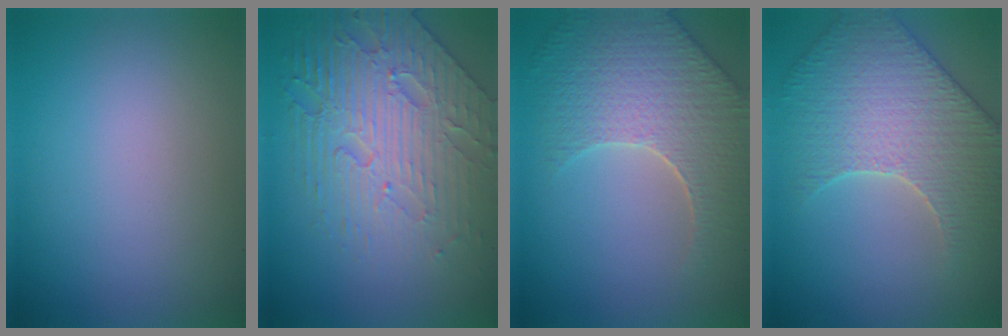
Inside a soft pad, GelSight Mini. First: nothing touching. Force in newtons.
{"total": 6.9, "press": 5.3, "slide": 4.4}
{"total": 7.2, "press": 5.6, "slide": 4.6}
{"total": 5.5, "press": 5.2, "slide": 1.8}